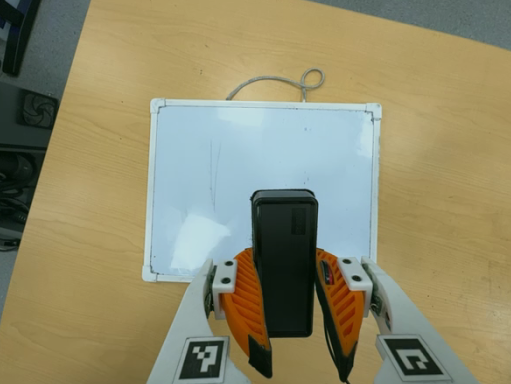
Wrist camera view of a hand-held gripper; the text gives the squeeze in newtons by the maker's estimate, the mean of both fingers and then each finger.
{"total": 10.2, "left": 8.2, "right": 12.1}